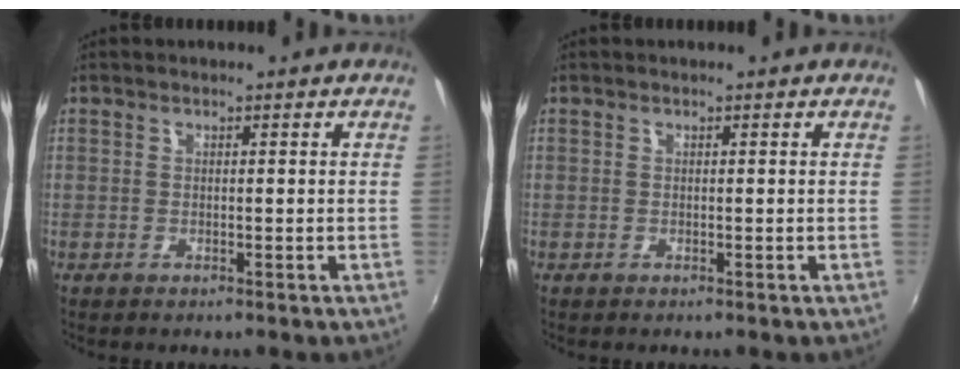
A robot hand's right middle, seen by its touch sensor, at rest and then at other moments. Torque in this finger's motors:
{"motor_torque": [0.00, 0.00, 0.00, 0.00]}